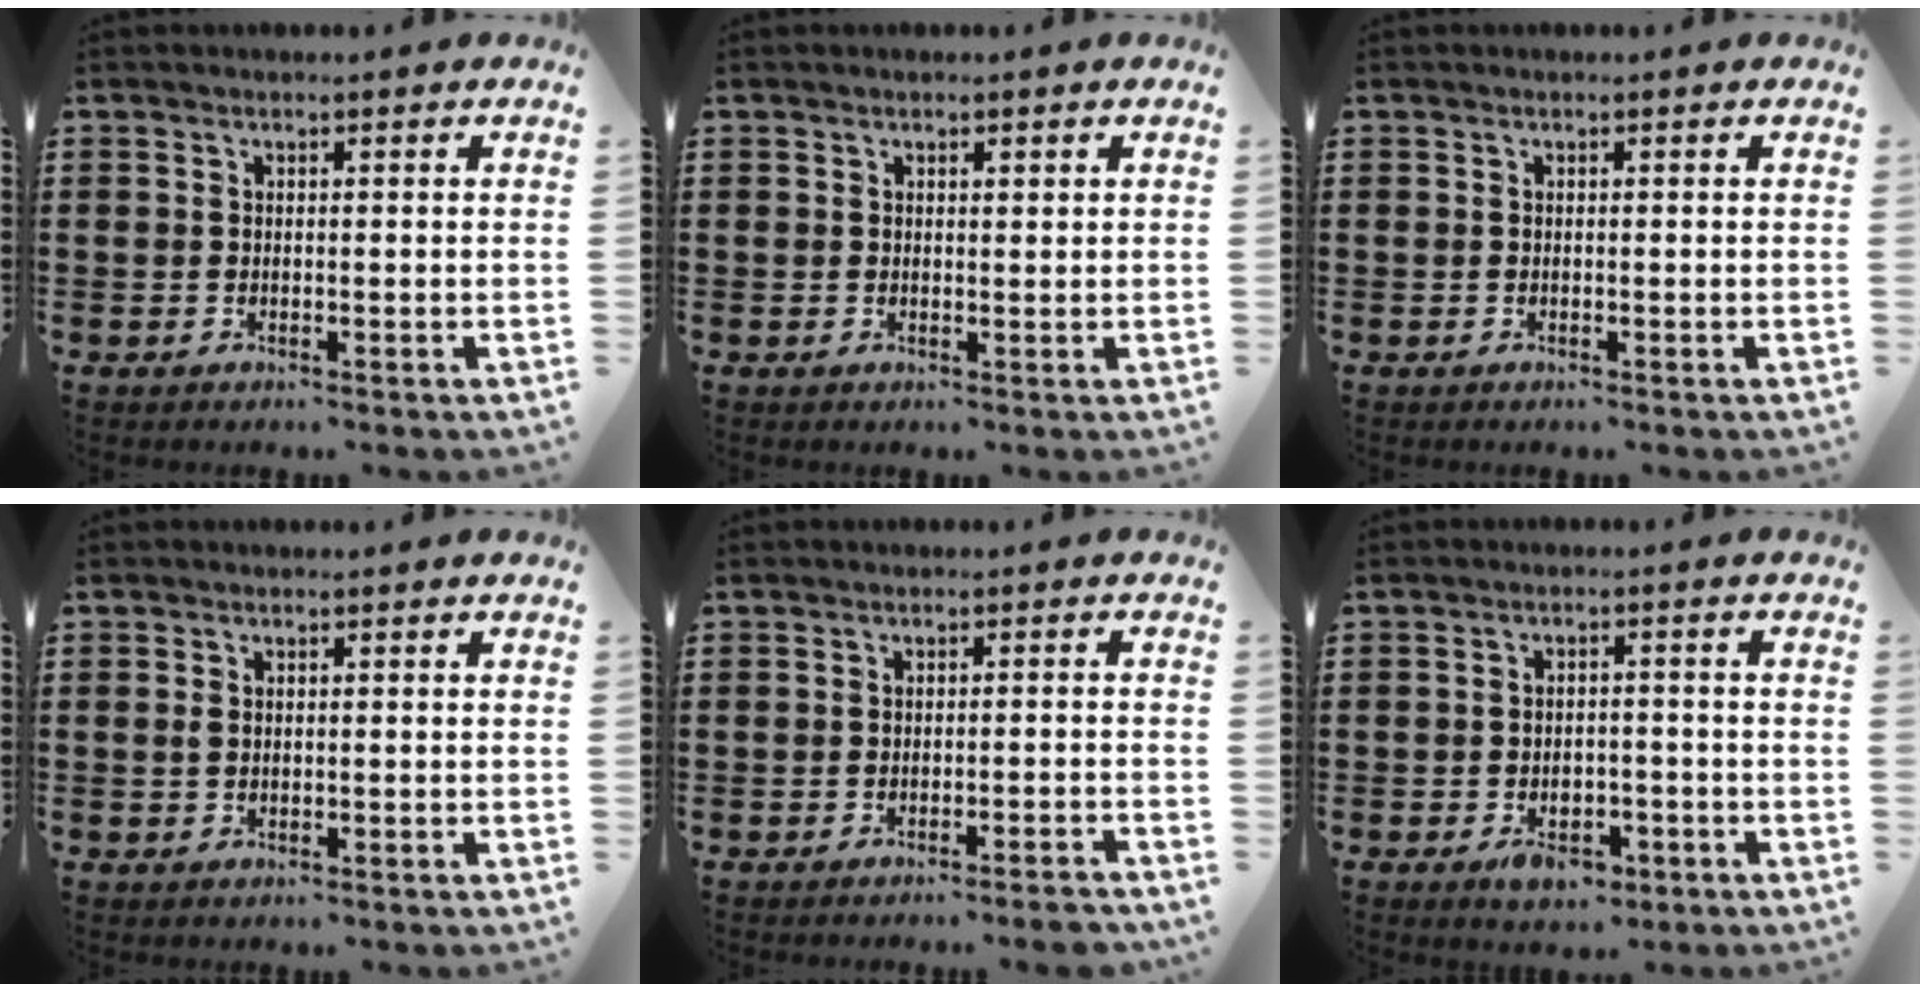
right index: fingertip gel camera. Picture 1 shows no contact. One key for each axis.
{"total": 0.7, "fx": 0.4, "fy": 0.4, "fz": 0.4, "tx": -0.008, "ty": 0.003, "tz": 0.008}
{"total": 0.0}
{"total": 1.1, "fx": 0.1, "fy": 0.6, "fz": 0.9, "tx": -0.027, "ty": 0.000, "tz": -0.002}
{"total": 2.0, "fx": -1.7, "fy": -0.3, "fz": 1.0, "tx": -0.019, "ty": -0.002, "tz": -0.033}
{"total": 3.5, "fx": -2.3, "fy": 2.0, "fz": 1.8, "tx": -0.029, "ty": 0.006, "tz": -0.041}